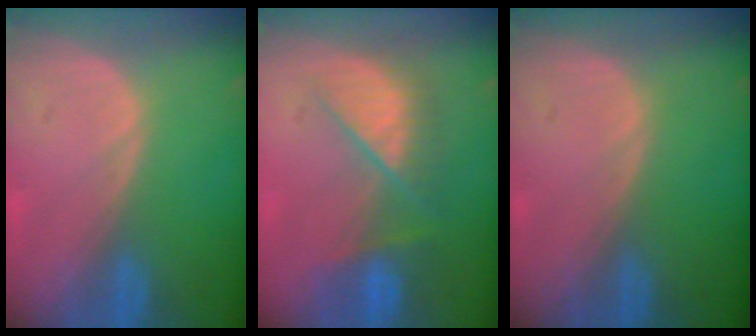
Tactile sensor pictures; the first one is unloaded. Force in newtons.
{"total": 7.3, "press": 7.2, "slide": 1.0}
{"total": 0.0}